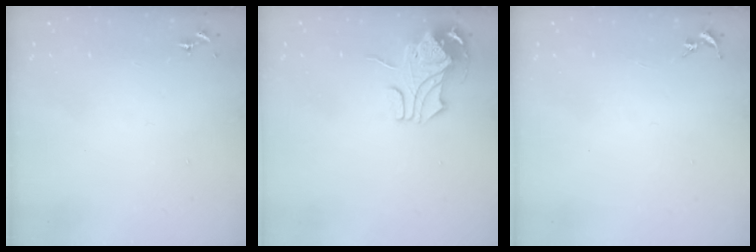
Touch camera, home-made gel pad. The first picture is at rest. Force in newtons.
{"total": 10.1, "press": 10.1, "slide": 0.8}
{"total": 0.0}